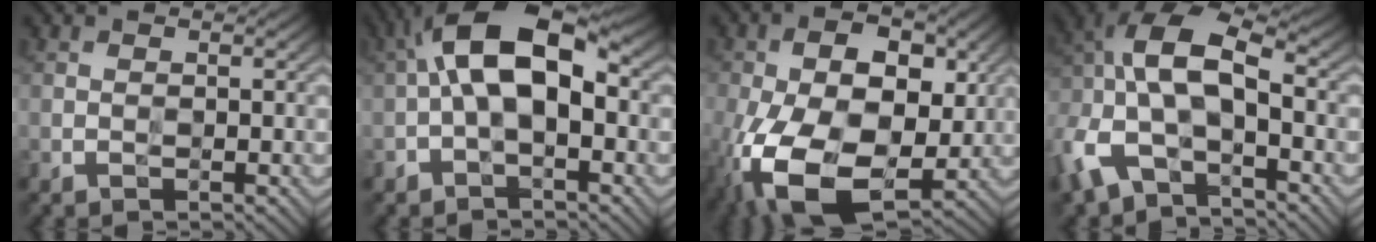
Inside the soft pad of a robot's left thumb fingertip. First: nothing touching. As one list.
[{"total": 10.9, "force": [0.6, 5.4, 9.5], "torque": [-0.166, 0.030, -0.001]}, {"total": 16.6, "force": [-3.0, 9.8, 13.1], "torque": [-0.260, -0.021, -0.054]}, {"total": 12.5, "force": [-3.3, 6.7, 10.0], "torque": [-0.225, 0.005, -0.070]}]